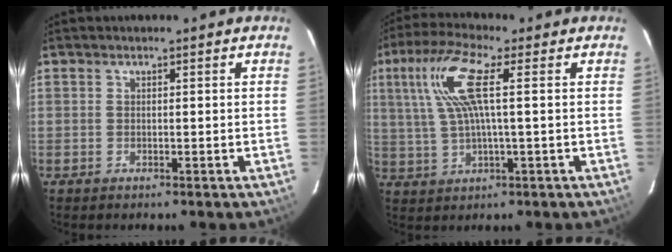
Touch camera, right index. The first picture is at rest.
{"total": 10.6, "force": [2.5, 1.7, 10.2], "torque": [-0.203, 0.014, 0.054]}